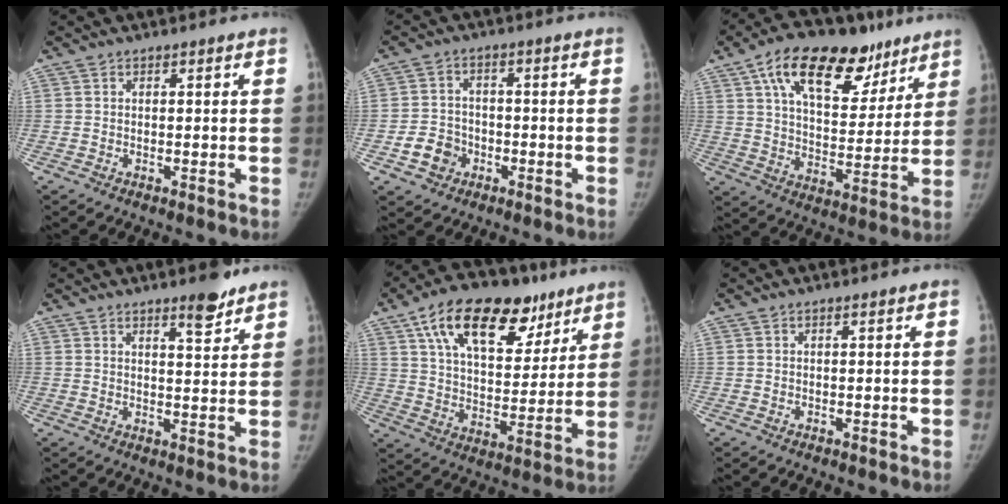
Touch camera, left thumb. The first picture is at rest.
{"total": 6.1, "force": [-2.6, 5.2, 1.9], "torque": [-0.010, 0.020, -0.042]}
{"total": 22.6, "force": [12.8, 11.7, 14.5], "torque": [-0.191, -0.017, 0.208]}
{"total": 5.2, "force": [3.9, 1.4, 3.2], "torque": [-0.032, -0.028, 0.055]}
{"total": 22.6, "force": [12.6, 11.9, 14.5], "torque": [-0.197, -0.016, 0.208]}
{"total": 0.0}